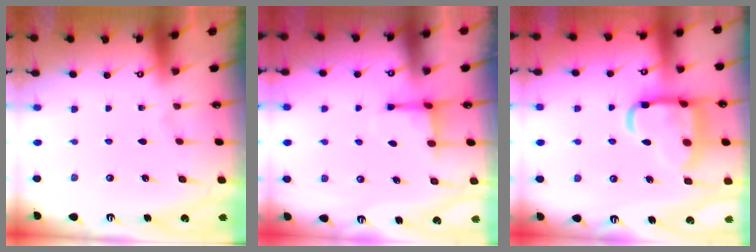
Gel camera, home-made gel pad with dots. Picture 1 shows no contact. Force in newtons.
{"total": 3.1, "press": 3.0, "slide": 0.9}
{"total": 17.4, "press": 17.3, "slide": 1.5}